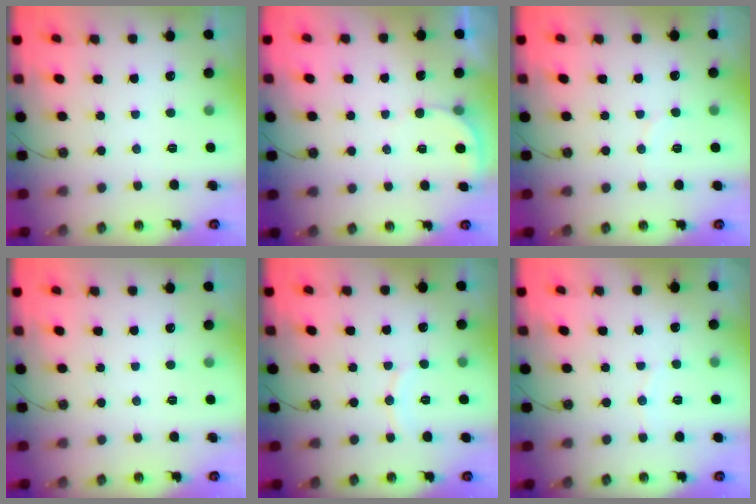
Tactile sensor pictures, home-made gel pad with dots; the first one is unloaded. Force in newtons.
{"total": 2.9, "press": 2.9, "slide": 0.2}
{"total": 2.9, "press": 2.9, "slide": 0.3}
{"total": 0.0}
{"total": 5.8, "press": 5.8, "slide": 0.6}
{"total": 3.0, "press": 2.9, "slide": 0.7}